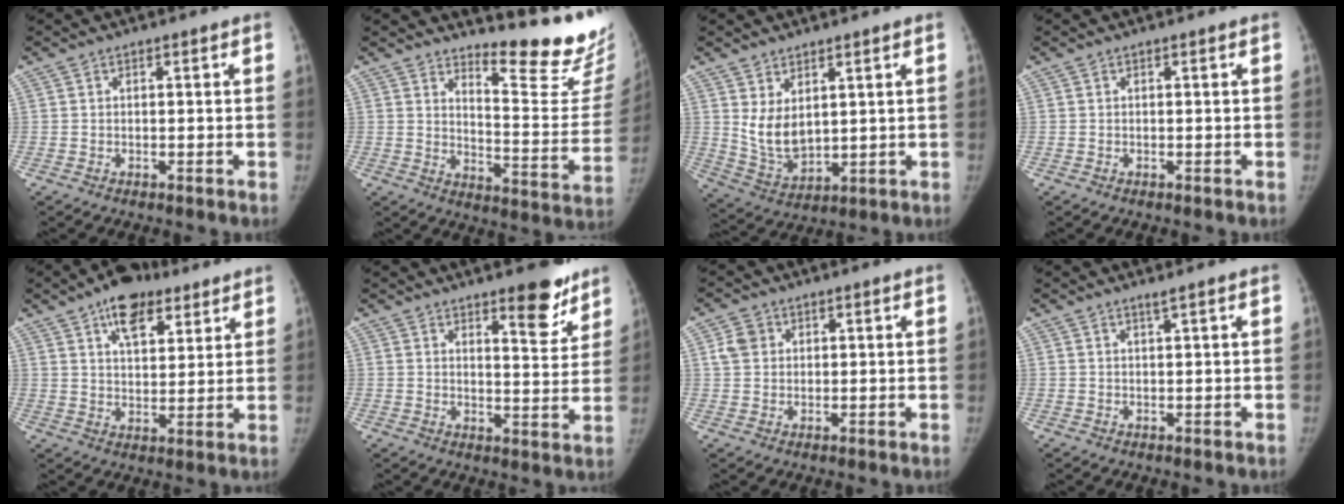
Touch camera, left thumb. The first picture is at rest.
{"total": 17.6, "force": [15.7, 2.8, 7.5], "torque": [-0.066, -0.187, 0.201]}
{"total": 7.8, "force": [2.8, 4.6, 5.6], "torque": [-0.089, -0.029, 0.073]}
{"total": 0.0}
{"total": 12.1, "force": [7.3, 6.2, 7.5], "torque": [-0.085, -0.025, 0.112]}
{"total": 8.9, "force": [6.3, 2.7, 5.6], "torque": [-0.046, -0.046, 0.088]}
{"total": 3.7, "force": [1.3, 3.1, 1.7], "torque": [-0.017, 0.001, 0.026]}
{"total": 1.1, "force": [0.8, -0.1, 0.7], "torque": [-0.013, -0.008, 0.017]}